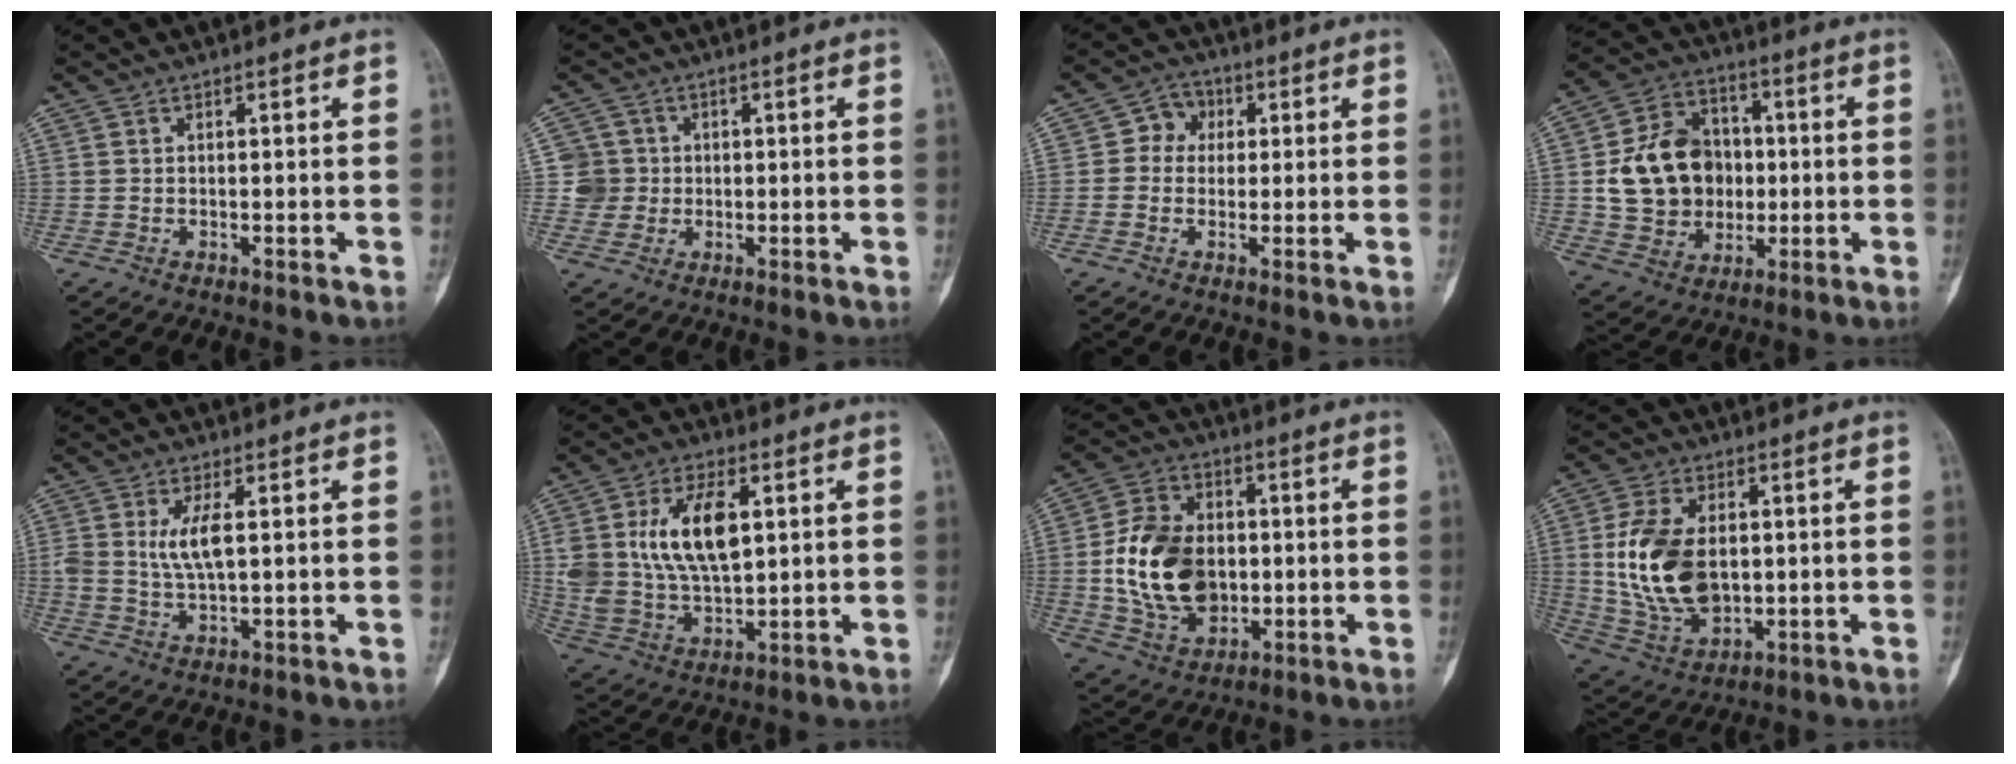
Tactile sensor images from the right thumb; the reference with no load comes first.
{"total": 4.7, "force": [0.2, 4.7, -0.1], "torque": [0.035, 0.009, -0.002]}
{"total": 5.1, "force": [0.7, 4.6, 2.1], "torque": [-0.003, 0.011, 0.001]}
{"total": 16.8, "force": [0.3, 13.8, 9.5], "torque": [-0.129, 0.021, 0.015]}
{"total": 5.8, "force": [1.2, 2.2, 5.2], "torque": [-0.110, -0.006, 0.027]}
{"total": 15.0, "force": [3.6, 8.1, 12.1], "torque": [-0.223, -0.009, 0.076]}
{"total": 17.2, "force": [-0.4, 12.1, 12.1], "torque": [-0.199, 0.005, 0.003]}
{"total": 16.2, "force": [1.0, 10.2, 12.6], "torque": [-0.233, -0.008, 0.032]}